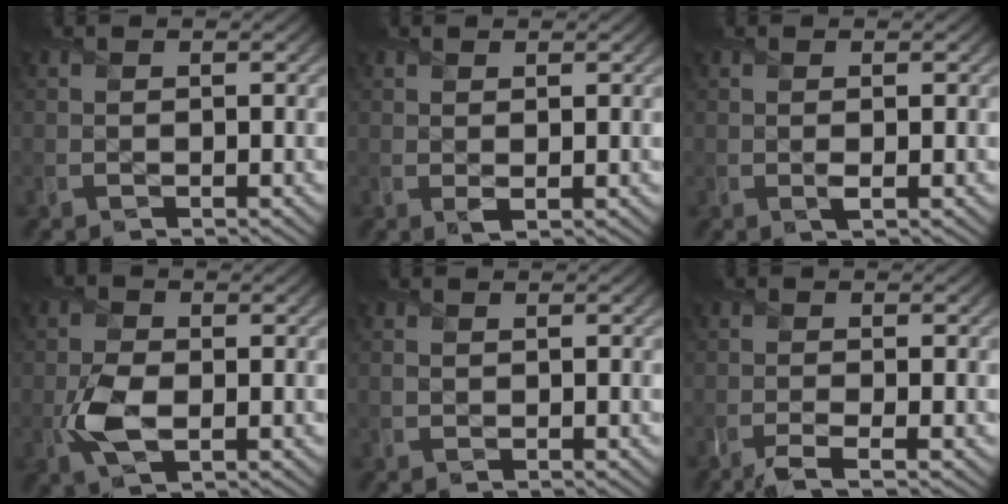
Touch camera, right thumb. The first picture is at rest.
{"total": 0.8, "force": [0.4, 0.2, 0.6], "torque": [-0.014, -0.003, 0.010]}
{"total": 1.0, "force": [0.2, 0.1, 1.0], "torque": [-0.024, 0.001, 0.001]}
{"total": 5.0, "force": [-1.1, 2.9, 3.9], "torque": [-0.095, -0.007, -0.025]}
{"total": 0.7, "force": [0.3, 0.5, 0.4], "torque": [-0.011, -0.003, 0.007]}
{"total": 2.7, "force": [-1.5, 0.4, 2.2], "torque": [-0.033, 0.003, -0.046]}